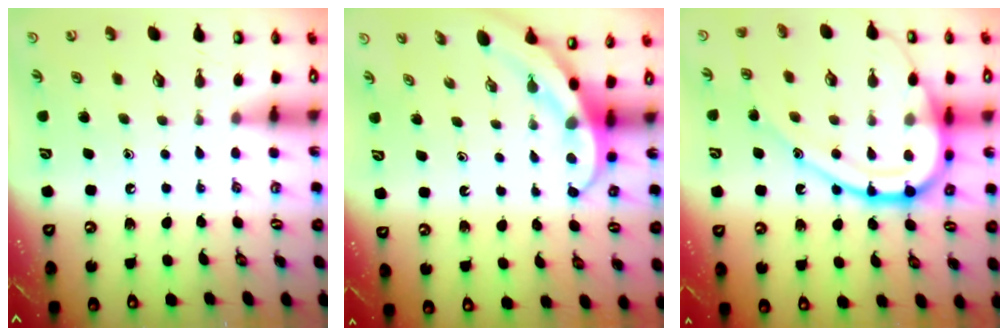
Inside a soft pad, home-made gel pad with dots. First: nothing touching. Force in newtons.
{"total": 4.0, "press": 4.0, "slide": 0.4}
{"total": 23.0, "press": 23.0, "slide": 1.9}